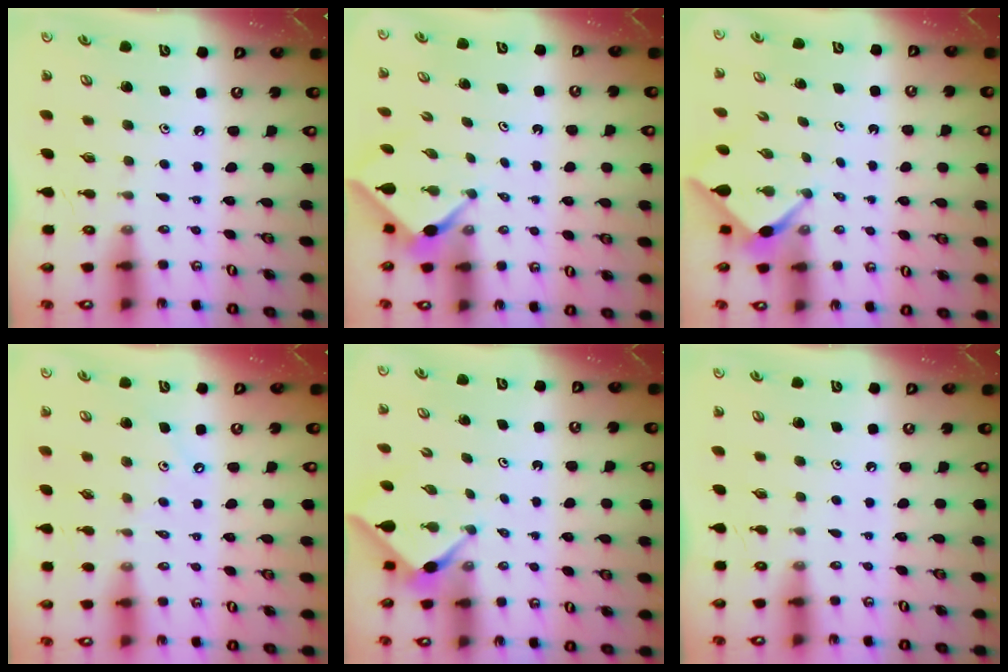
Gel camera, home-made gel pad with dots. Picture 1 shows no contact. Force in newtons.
{"total": 2.4, "press": 2.4, "slide": 0.3}
{"total": 2.5, "press": 2.5, "slide": 0.3}
{"total": 2.1, "press": 2.0, "slide": 0.3}
{"total": 3.0, "press": 3.0, "slide": 0.4}
{"total": 0.0}